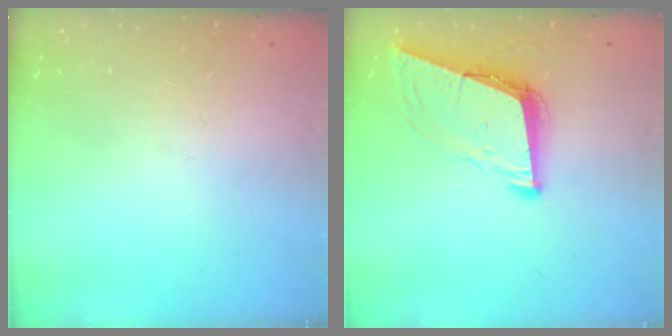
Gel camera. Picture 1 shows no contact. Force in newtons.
{"total": 8.8, "press": 8.1, "slide": 3.6}